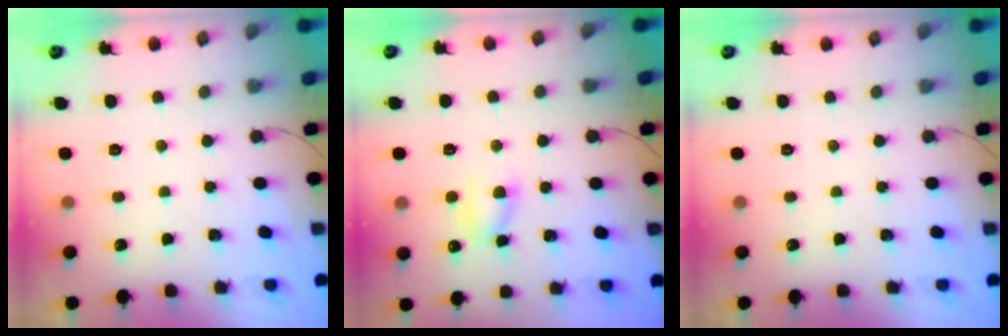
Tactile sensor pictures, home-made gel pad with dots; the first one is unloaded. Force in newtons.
{"total": 5.4, "press": 5.2, "slide": 1.5}
{"total": 0.0}